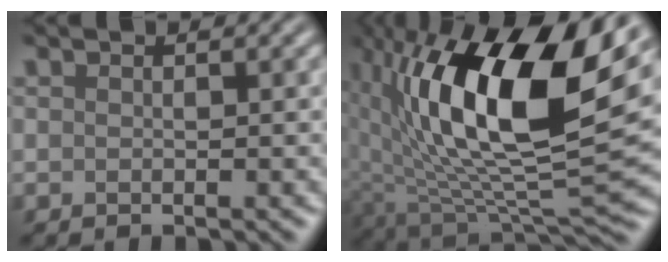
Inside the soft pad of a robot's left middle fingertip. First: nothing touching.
{"total": 15.7, "force": [4.4, 7.2, 13.3], "torque": [-0.226, -0.002, 0.075]}